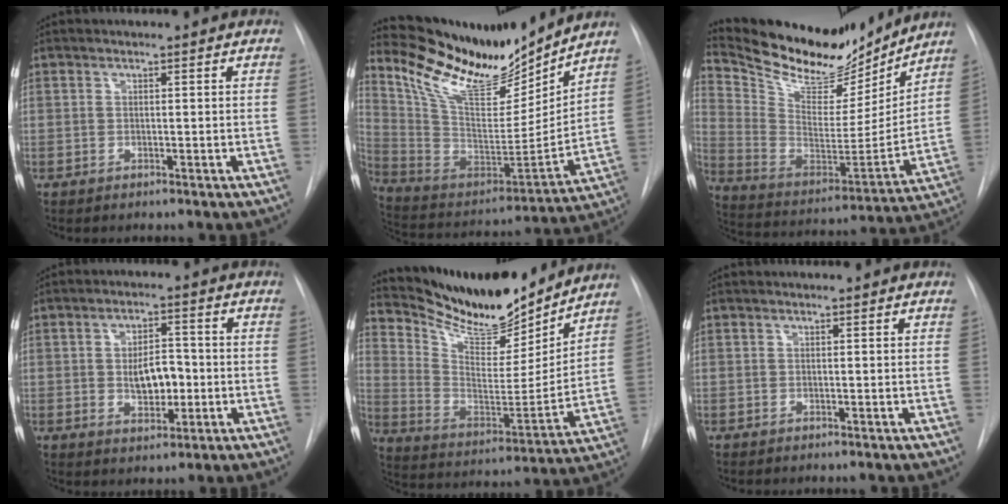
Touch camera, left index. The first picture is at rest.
{"total": 18.8, "force": [16.9, 3.3, 7.7], "torque": [-0.151, -0.040, 0.296]}
{"total": 20.4, "force": [18.7, 5.3, 6.2], "torque": [-0.121, -0.031, 0.305]}
{"total": 6.2, "force": [-0.7, 3.3, 5.2], "torque": [-0.085, 0.005, -0.005]}
{"total": 18.1, "force": [16.7, 3.6, 6.0], "torque": [-0.118, -0.032, 0.280]}
{"total": 0.0}